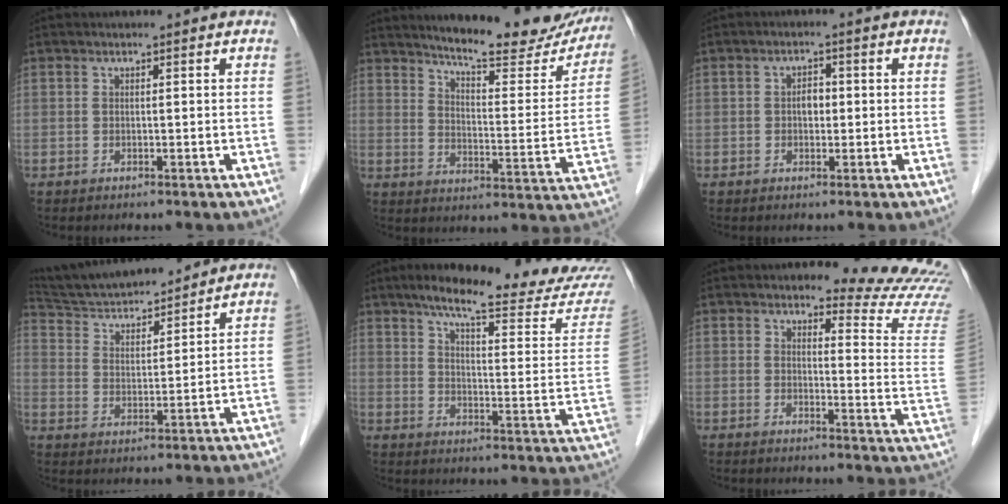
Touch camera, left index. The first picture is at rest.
{"total": 19.9, "force": [17.7, 3.6, 8.2], "torque": [-0.100, -0.044, 0.222]}
{"total": 2.3, "force": [-0.1, 1.5, 1.7], "torque": [-0.028, 0.008, -0.002]}
{"total": 14.9, "force": [13.9, 2.3, 4.8], "torque": [-0.086, 0.020, 0.236]}
{"total": 20.9, "force": [18.6, 0.9, 9.4], "torque": [-0.126, -0.063, 0.234]}
{"total": 13.7, "force": [13.2, 1.6, 3.5], "torque": [-0.019, -0.110, 0.116]}